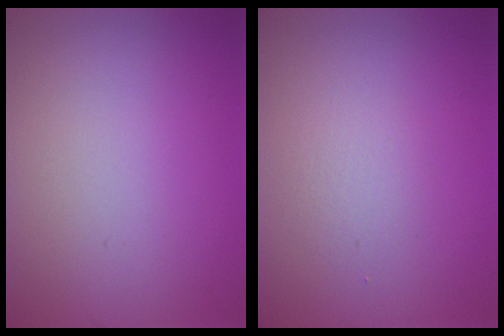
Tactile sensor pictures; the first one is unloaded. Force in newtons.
{"total": 1.4, "press": 1.4, "slide": 0.0}